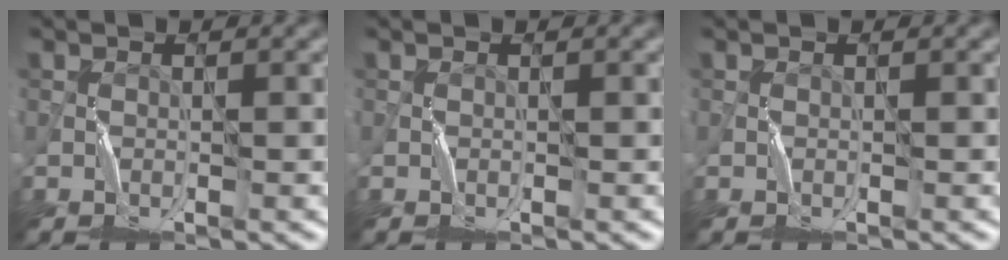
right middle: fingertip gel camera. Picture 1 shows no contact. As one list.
[{"total": 0.0}, {"total": 0.0}]